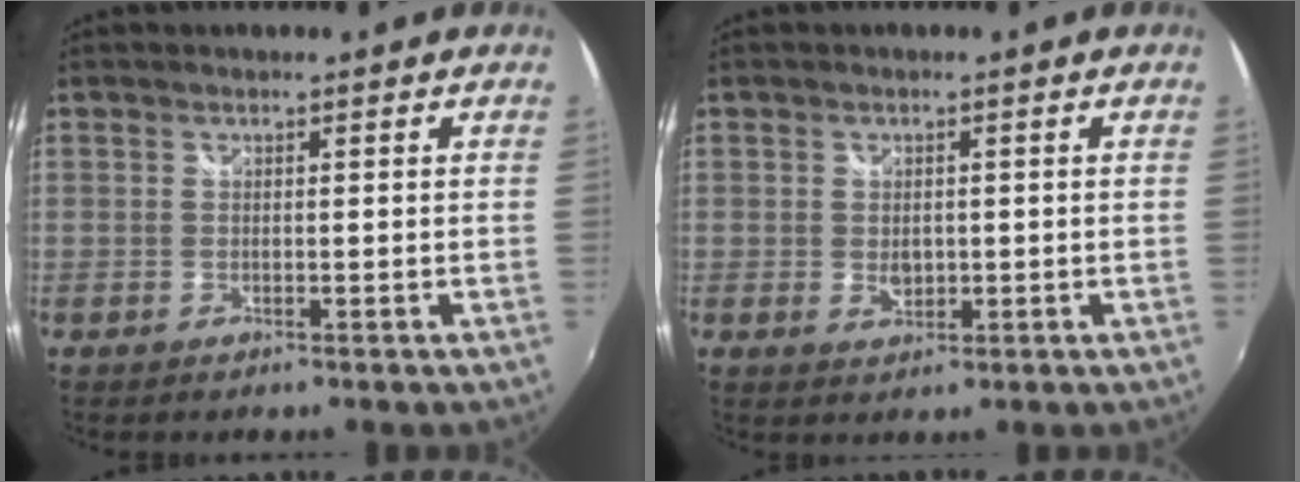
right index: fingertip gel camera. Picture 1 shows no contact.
{"total": 2.7, "force": [-0.3, 2.0, 1.8], "torque": [-0.029, -0.002, -0.003]}